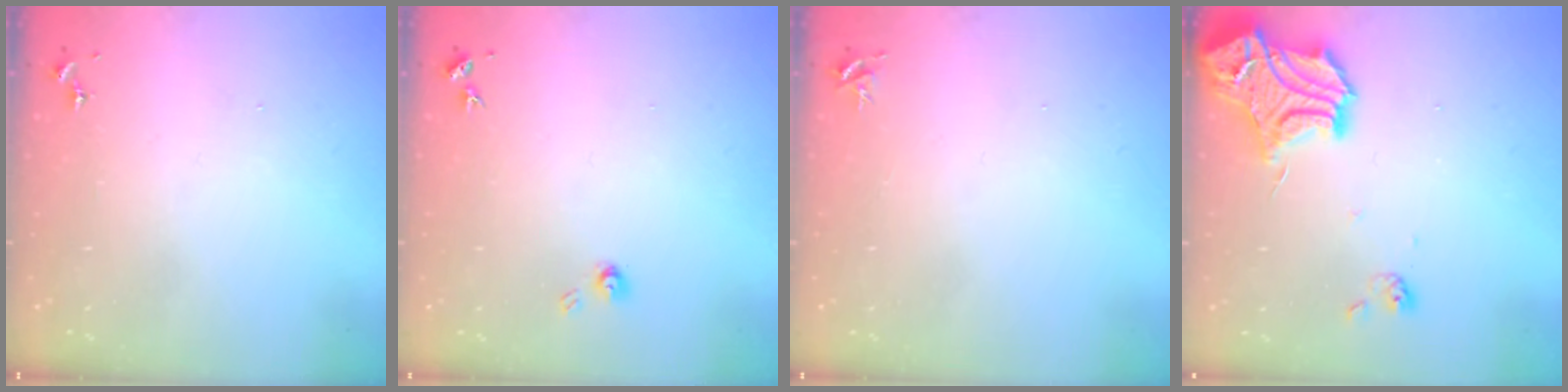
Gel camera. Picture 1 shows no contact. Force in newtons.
{"total": 3.9, "press": 3.9, "slide": 0.4}
{"total": 3.8, "press": 3.8, "slide": 0.5}
{"total": 17.9, "press": 17.9, "slide": 1.4}